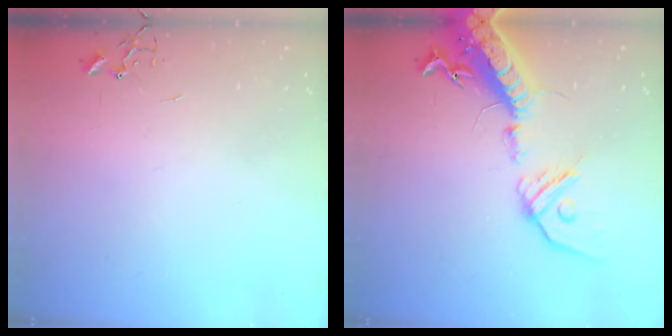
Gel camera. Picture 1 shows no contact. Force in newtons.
{"total": 20.4, "press": 19.9, "slide": 4.3}